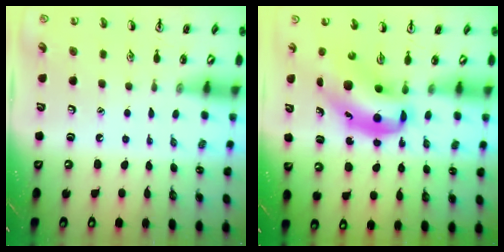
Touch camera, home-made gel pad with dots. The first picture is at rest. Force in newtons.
{"total": 9.1, "press": 8.8, "slide": 2.4}